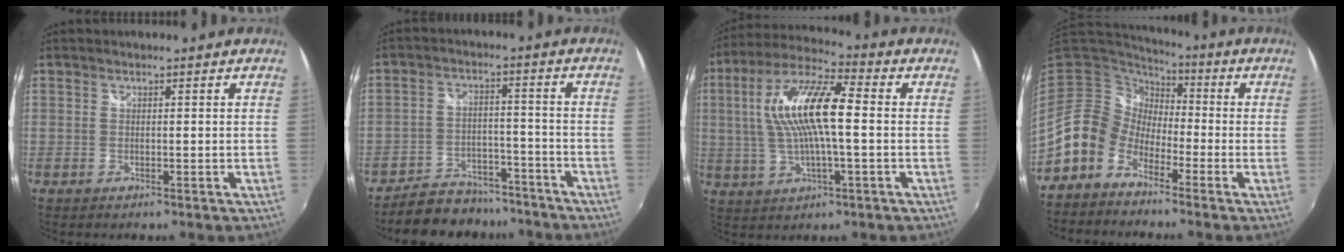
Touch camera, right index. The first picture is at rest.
{"total": 13.9, "force": [-11.9, 6.0, 3.8], "torque": [-0.098, 0.016, -0.162]}
{"total": 14.6, "force": [1.2, 3.7, 14.1], "torque": [-0.270, 0.016, 0.016]}
{"total": 10.9, "force": [-6.6, 7.9, 3.5], "torque": [-0.076, 0.021, -0.140]}